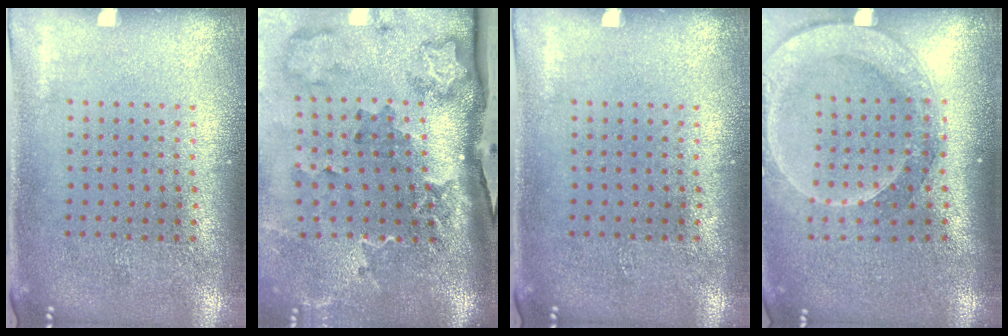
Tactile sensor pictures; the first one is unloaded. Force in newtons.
{"total": 3.1, "press": 2.1, "slide": 2.3}
{"total": 0.0}
{"total": 2.3, "press": 1.8, "slide": 1.4}